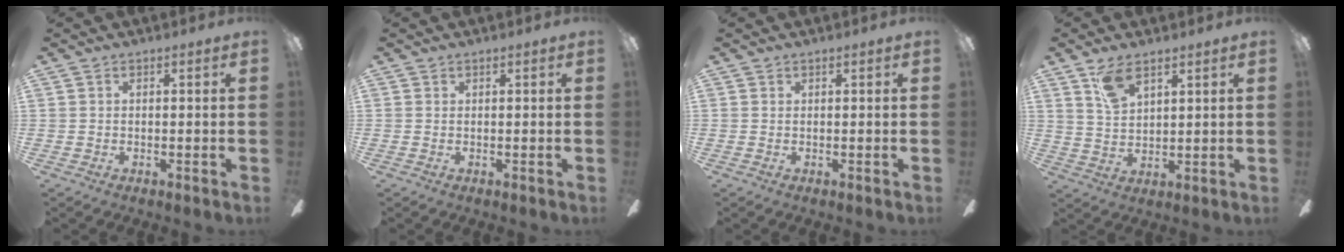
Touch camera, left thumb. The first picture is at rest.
{"total": 0.0}
{"total": 0.0}
{"total": 6.7, "force": [4.7, 2.5, 4.0], "torque": [-0.082, -0.010, 0.087]}